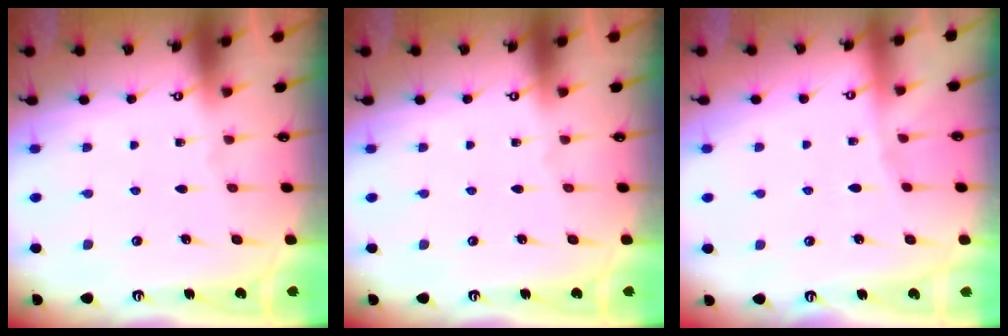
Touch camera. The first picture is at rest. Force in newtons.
{"total": 0.0}
{"total": 3.0, "press": 2.9, "slide": 0.6}